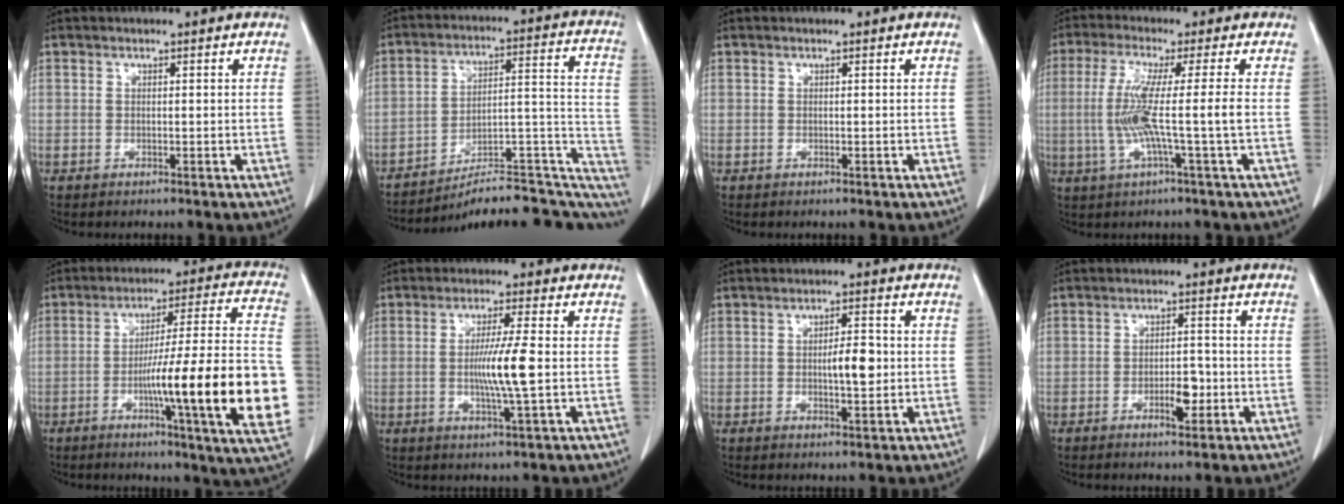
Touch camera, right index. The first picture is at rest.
{"total": 19.6, "force": [-16.2, 7.0, 8.4], "torque": [-0.044, 0.084, -0.210]}
{"total": 0.0}
{"total": 8.3, "force": [-0.7, -1.5, 8.1], "torque": [-0.167, -0.006, -0.014]}
{"total": 22.6, "force": [-5.1, 0.1, 22.0], "torque": [-0.260, 0.001, -0.074]}
{"total": 7.1, "force": [-0.5, -0.5, 7.0], "torque": [-0.130, -0.011, -0.009]}
{"total": 4.7, "force": [-0.2, 1.3, 4.5], "torque": [-0.071, 0.002, 0.000]}
{"total": 1.3, "force": [-0.5, -0.1, 1.1], "torque": [-0.024, -0.002, -0.009]}